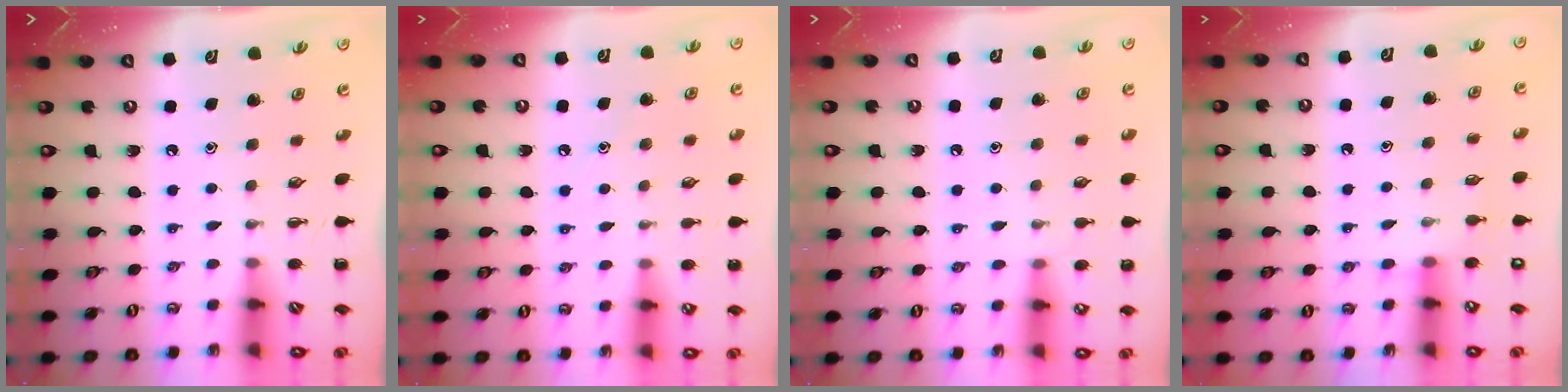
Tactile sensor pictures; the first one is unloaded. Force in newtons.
{"total": 5.6, "press": 5.3, "slide": 1.6}
{"total": 6.4, "press": 6.2, "slide": 1.7}
{"total": 6.8, "press": 6.8, "slide": 0.6}